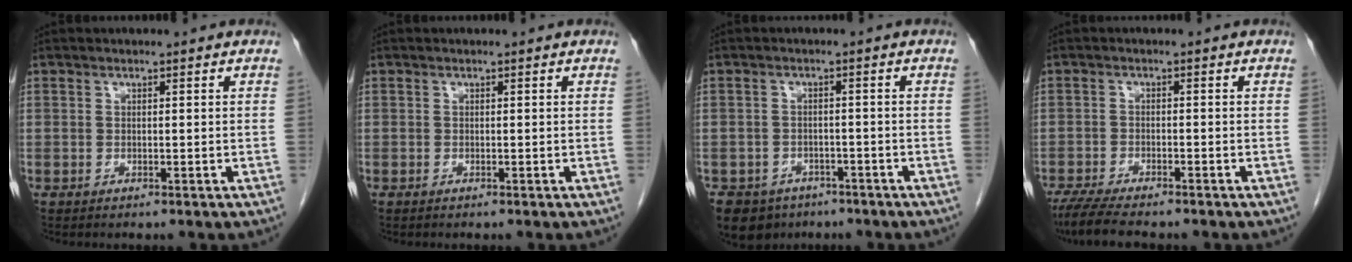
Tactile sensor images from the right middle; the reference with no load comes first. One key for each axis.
{"total": 0.0}
{"total": 7.3, "fx": -5.0, "fy": 5.0, "fz": 1.5, "tx": -0.029, "ty": 0.003, "tz": -0.073}
{"total": 7.6, "fx": -6.4, "fy": 1.1, "fz": 4.0, "tx": -0.071, "ty": -0.020, "tz": -0.107}